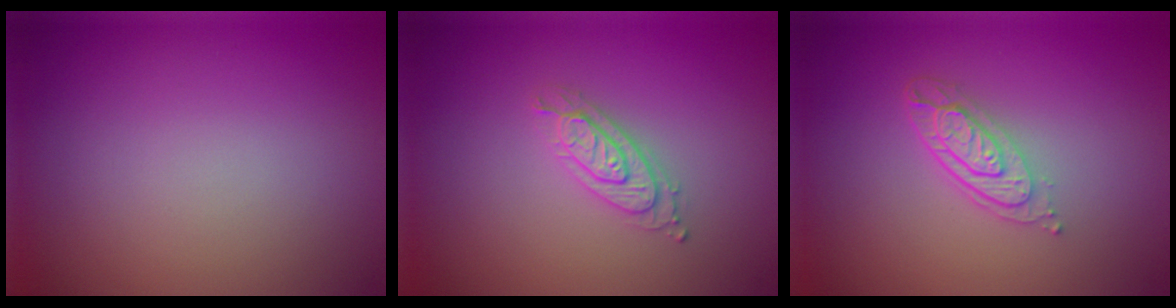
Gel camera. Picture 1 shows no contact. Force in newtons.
{"total": 2.4, "press": 2.2, "slide": 0.9}
{"total": 3.5, "press": 2.5, "slide": 2.4}